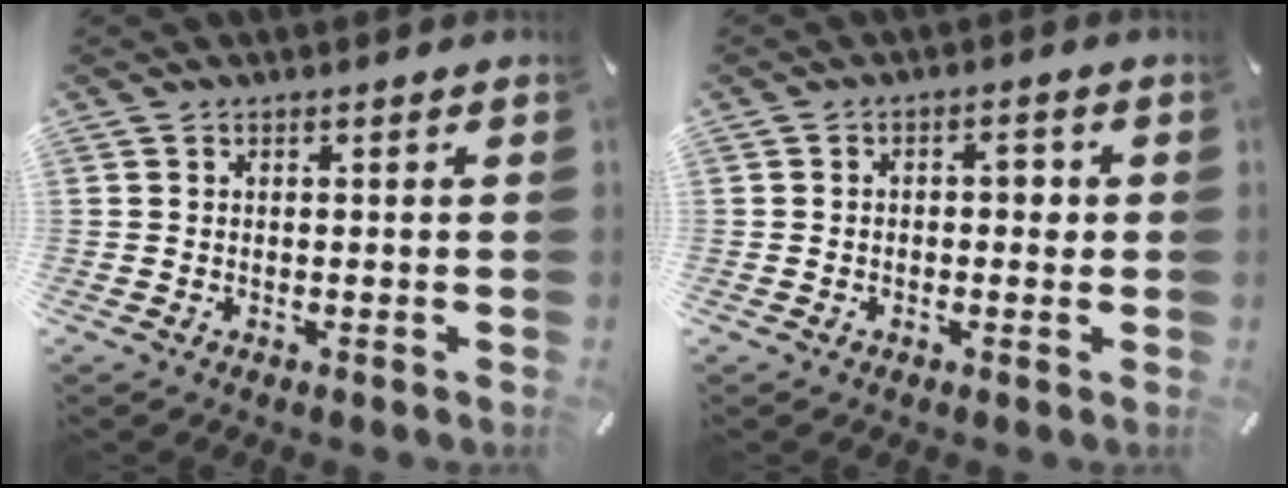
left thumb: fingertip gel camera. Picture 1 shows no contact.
{"total": 3.3, "force": [-0.2, 1.9, 2.7], "torque": [-0.044, 0.008, -0.010]}